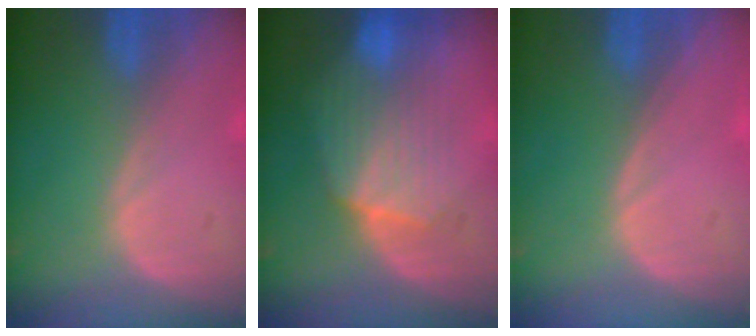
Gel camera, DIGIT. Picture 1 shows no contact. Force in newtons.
{"total": 7.4, "press": 7.4, "slide": 0.3}
{"total": 0.0}